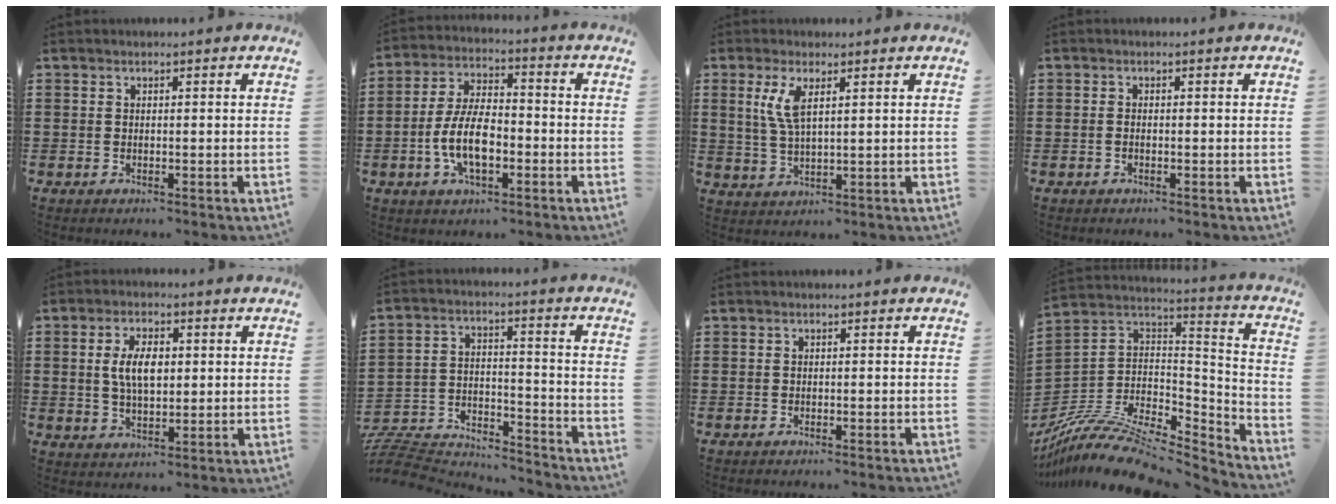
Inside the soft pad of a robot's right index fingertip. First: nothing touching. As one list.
[{"total": 8.8, "force": [-2.3, 4.1, 7.5], "torque": [-0.165, 0.001, -0.048]}, {"total": 4.8, "force": [1.7, 1.5, 4.2], "torque": [-0.098, 0.001, 0.026]}, {"total": 0.6, "force": [-0.5, 0.2, 0.3], "torque": [-0.007, -0.003, -0.008]}, {"total": 5.8, "force": [0.5, 2.8, 5.1], "torque": [-0.101, 0.005, 0.002]}, {"total": 7.4, "force": [-7.2, 1.3, 1.0], "torque": [-0.034, 0.001, -0.149]}, {"total": 0.9, "force": [-0.9, -0.2, 0.0], "torque": [-0.002, -0.003, -0.018]}, {"total": 10.8, "force": [-8.4, 3.6, 5.6], "torque": [-0.117, 0.009, -0.165]}]